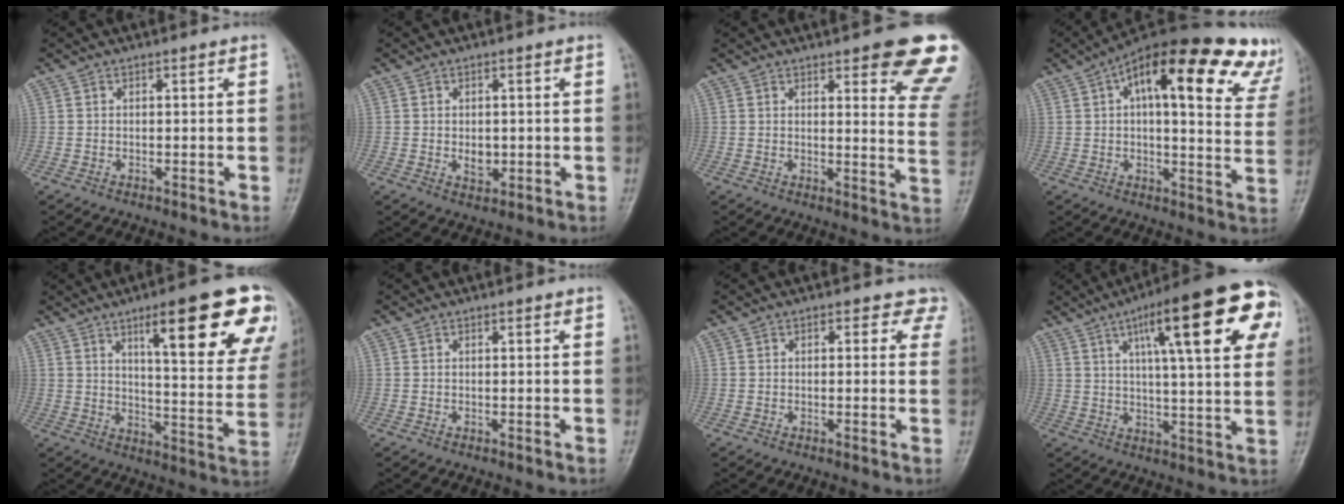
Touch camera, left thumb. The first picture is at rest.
{"total": 3.2, "force": [-0.2, 2.2, 2.3], "torque": [-0.025, -0.004, 0.002]}
{"total": 15.0, "force": [9.5, 4.0, 10.8], "torque": [-0.091, -0.051, 0.093]}
{"total": 29.2, "force": [15.4, 10.5, 22.4], "torque": [-0.267, 0.010, 0.194]}
{"total": 22.8, "force": [11.7, 5.3, 18.8], "torque": [-0.215, -0.036, 0.164]}
{"total": 0.5, "force": [0.3, 0.1, 0.4], "torque": [-0.007, 0.000, 0.002]}
{"total": 4.2, "force": [2.4, 2.7, 2.2], "torque": [0.016, -0.004, 0.012]}
{"total": 23.8, "force": [9.4, 5.8, 21.1], "torque": [-0.278, 0.004, 0.125]}